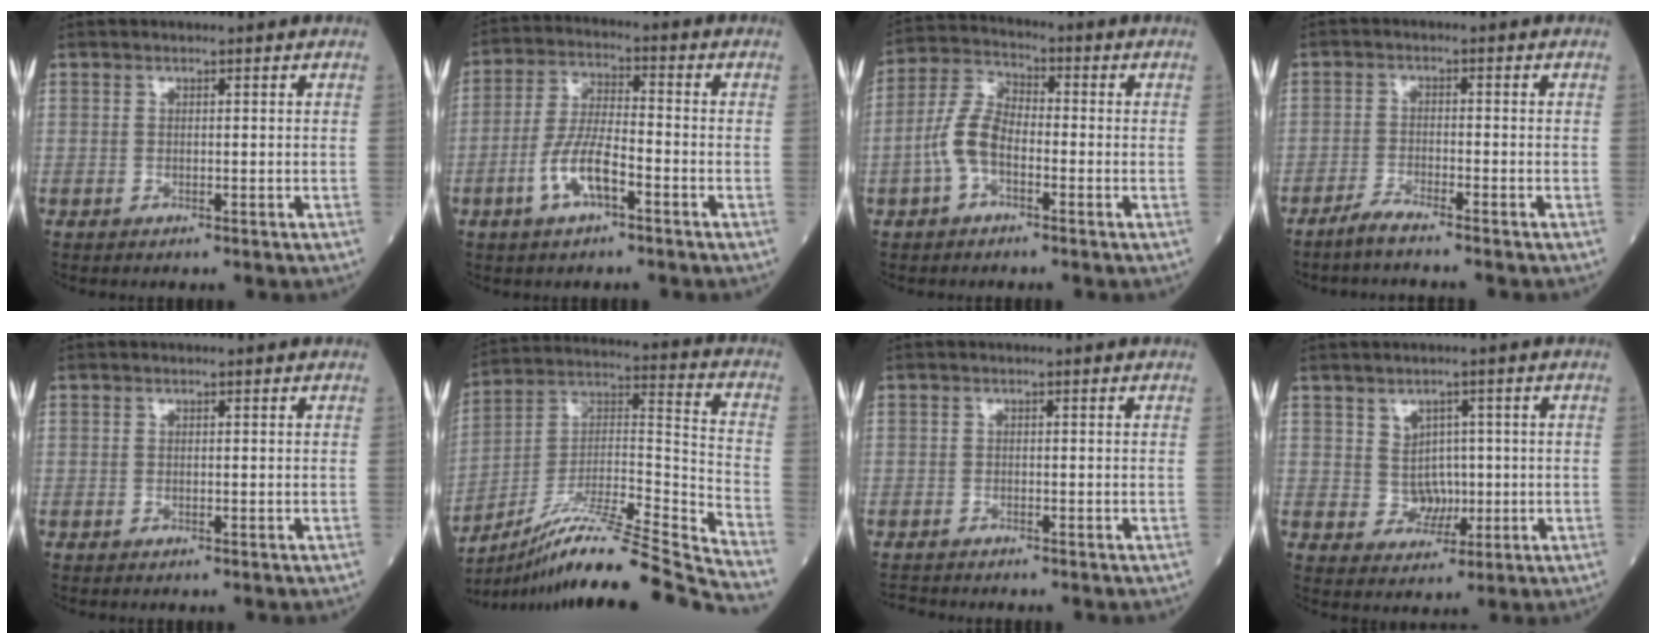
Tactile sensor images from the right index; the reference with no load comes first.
{"total": 7.8, "force": [-3.3, 2.3, 6.7], "torque": [-0.136, 0.003, -0.064]}
{"total": 7.1, "force": [-2.2, 3.6, 5.7], "torque": [-0.135, 0.016, -0.049]}
{"total": 3.3, "force": [-3.0, -0.4, 1.3], "torque": [-0.036, -0.008, -0.063]}
{"total": 0.0}
{"total": 24.1, "force": [-21.0, -2.0, 11.7], "torque": [-0.179, -0.002, -0.353]}
{"total": 1.6, "force": [-1.6, 0.2, -0.2], "torque": [0.002, -0.007, -0.030]}
{"total": 3.9, "force": [0.7, 3.7, 1.1], "torque": [-0.011, 0.006, 0.015]}